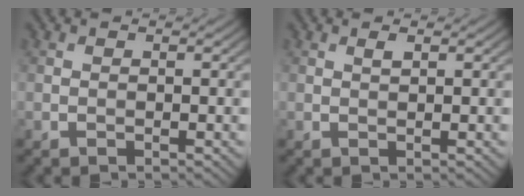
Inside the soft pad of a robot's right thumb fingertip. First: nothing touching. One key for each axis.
{"total": 0.8, "fx": 0.5, "fy": 0.2, "fz": 0.6, "tx": -0.013, "ty": 0.000, "tz": 0.009}